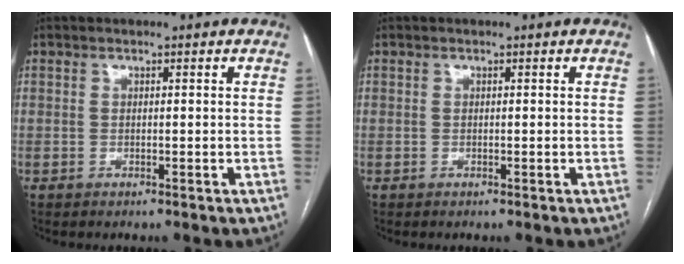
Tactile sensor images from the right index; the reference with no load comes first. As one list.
[{"total": 0.0}]